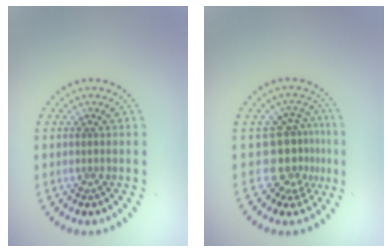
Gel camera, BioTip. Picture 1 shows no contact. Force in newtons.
{"total": 3.9, "press": 2.8, "slide": 2.6}